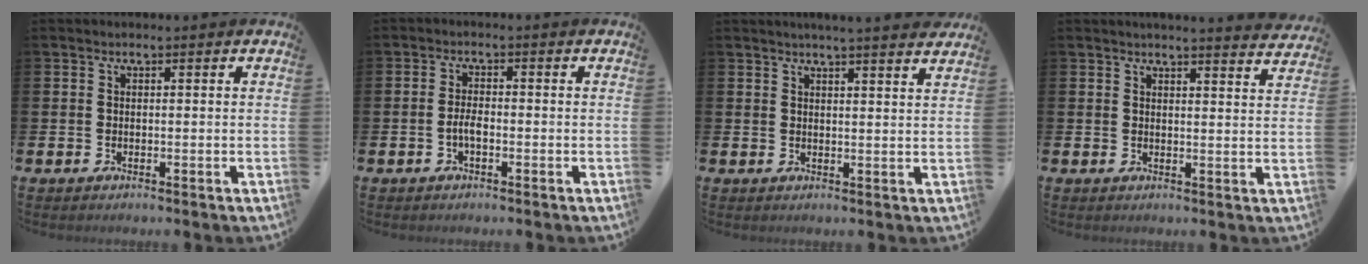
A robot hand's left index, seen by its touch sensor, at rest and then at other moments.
{"total": 2.3, "force": [-0.8, 0.9, 1.9], "torque": [-0.031, 0.001, -0.016]}
{"total": 3.5, "force": [3.4, -0.6, 0.5], "torque": [-0.011, -0.020, 0.061]}
{"total": 3.4, "force": [3.4, -0.4, 0.1], "torque": [0.003, -0.025, 0.058]}